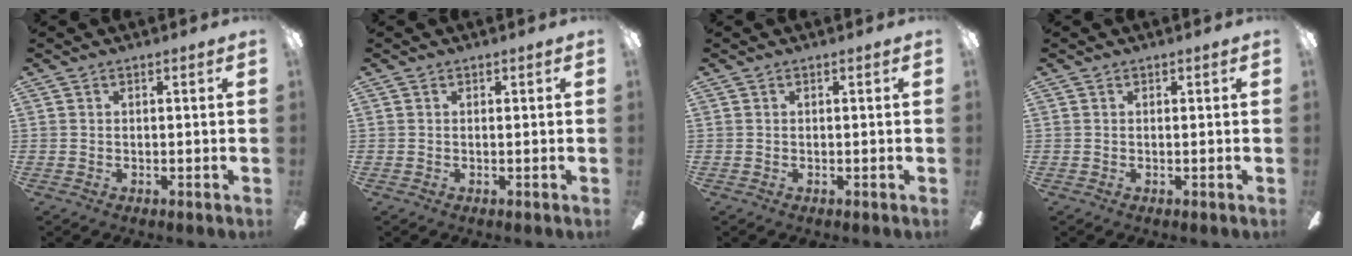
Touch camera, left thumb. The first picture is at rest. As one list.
[{"total": 0.0}, {"total": 0.0}, {"total": 0.0}]